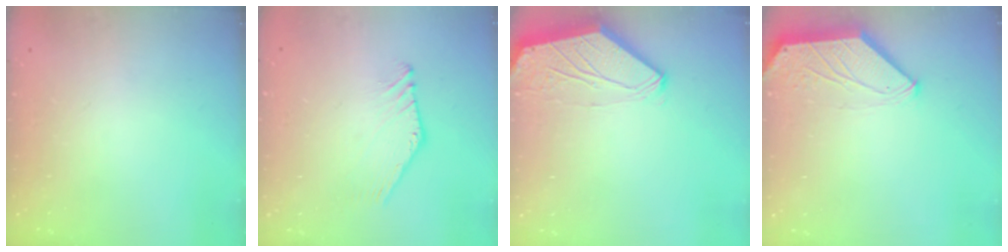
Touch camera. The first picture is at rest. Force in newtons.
{"total": 2.2, "press": 2.2, "slide": 0.1}
{"total": 0.0}
{"total": 0.0}